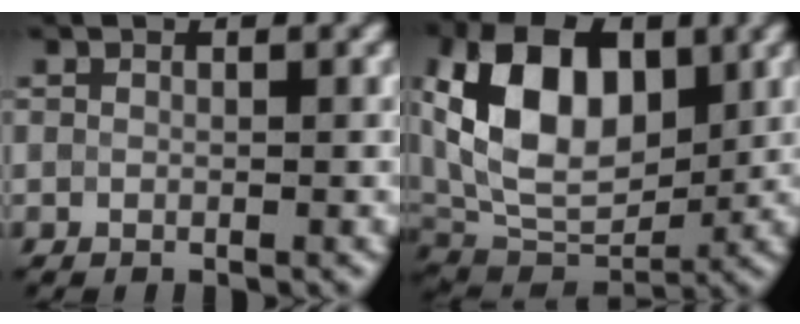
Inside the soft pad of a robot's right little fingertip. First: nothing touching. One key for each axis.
{"total": 11.6, "fx": 2.7, "fy": 7.1, "fz": 8.7, "tx": -0.166, "ty": 0.016, "tz": 0.043}